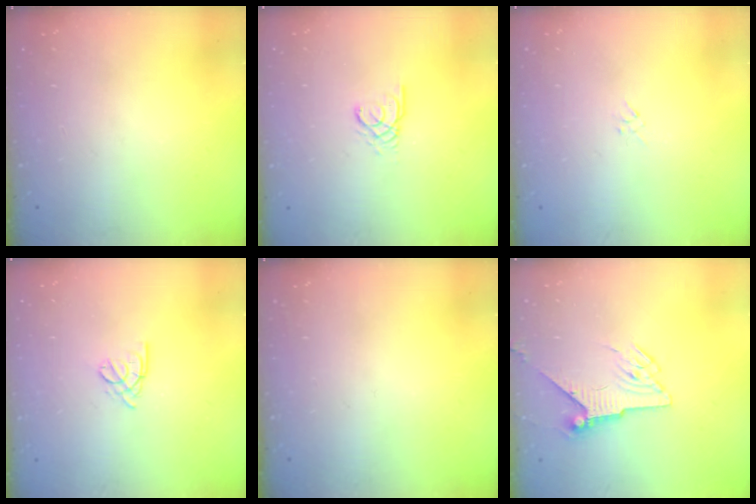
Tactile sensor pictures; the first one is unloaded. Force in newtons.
{"total": 2.4, "press": 2.4, "slide": 0.4}
{"total": 2.3, "press": 2.2, "slide": 0.6}
{"total": 1.6, "press": 1.5, "slide": 0.5}
{"total": 0.0}
{"total": 6.5, "press": 6.4, "slide": 0.9}